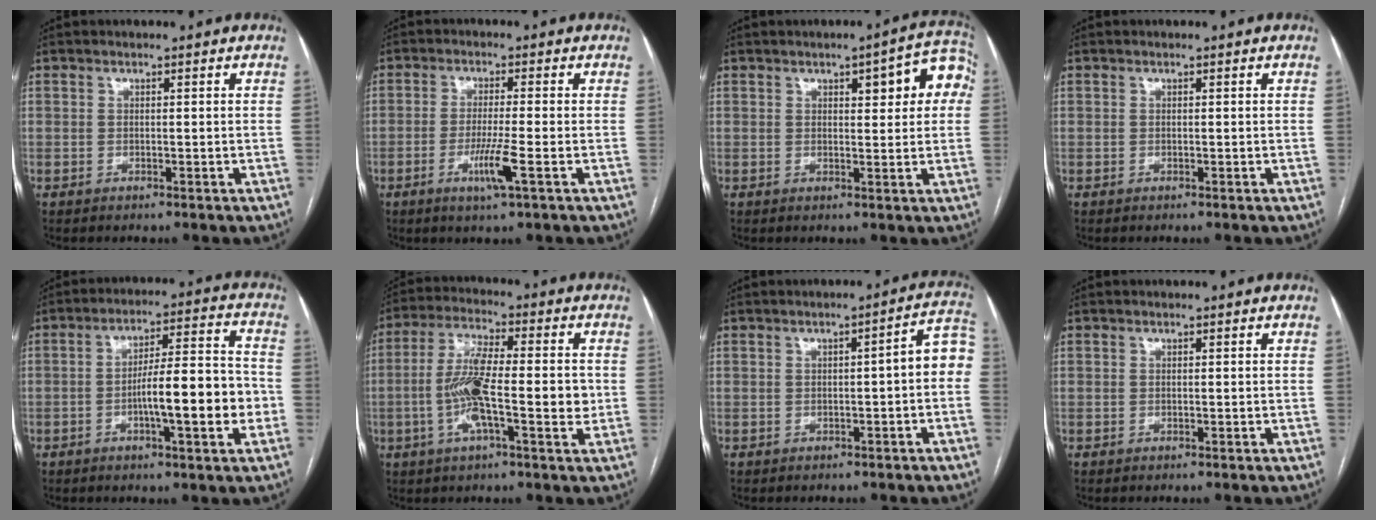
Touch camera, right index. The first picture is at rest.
{"total": 5.3, "force": [-2.0, -0.4, 4.9], "torque": [-0.094, -0.013, -0.037]}
{"total": 8.3, "force": [2.4, 2.4, 7.6], "torque": [-0.086, 0.023, 0.026]}
{"total": 0.0}
{"total": 12.3, "force": [-3.0, 1.7, 11.8], "torque": [-0.185, 0.017, -0.045]}
{"total": 11.8, "force": [-1.5, 2.8, 11.3], "torque": [-0.211, 0.009, -0.032]}
{"total": 5.5, "force": [-0.4, 1.0, 5.4], "torque": [-0.059, 0.024, -0.009]}
{"total": 0.0}